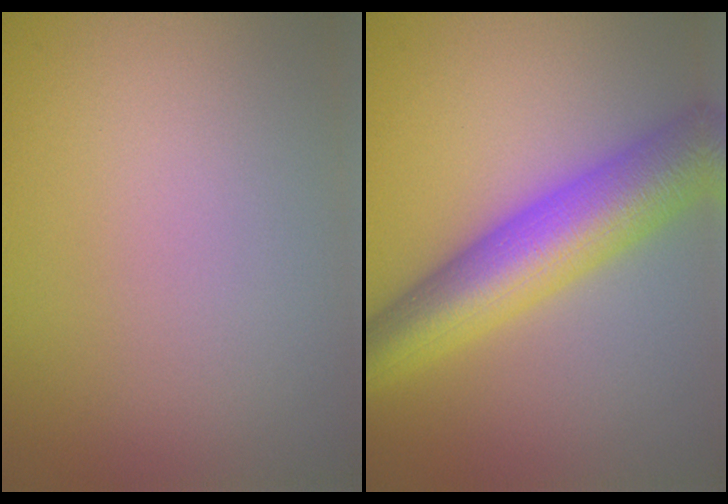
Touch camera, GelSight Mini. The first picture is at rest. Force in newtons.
{"total": 9.2, "press": 9.2, "slide": 0.0}